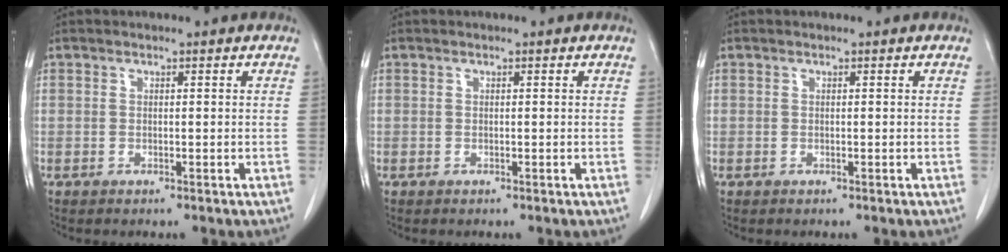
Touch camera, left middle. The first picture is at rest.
{"total": 0.0}
{"total": 0.0}